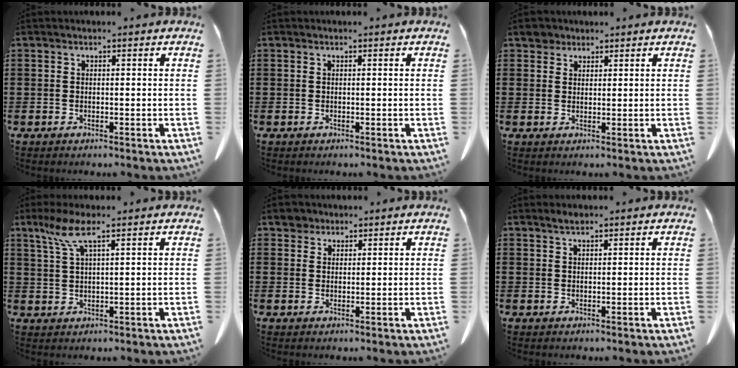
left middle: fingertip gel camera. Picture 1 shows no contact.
{"total": 0.0}
{"total": 2.2, "force": [1.9, 1.1, 0.1], "torque": [-0.001, 0.003, 0.035]}
{"total": 5.2, "force": [3.1, 0.7, 4.1], "torque": [-0.089, 0.005, 0.055]}
{"total": 2.1, "force": [1.9, 1.1, 0.0], "torque": [0.001, 0.005, 0.035]}
{"total": 1.2, "force": [1.1, 0.1, 0.5], "torque": [-0.010, 0.000, 0.021]}